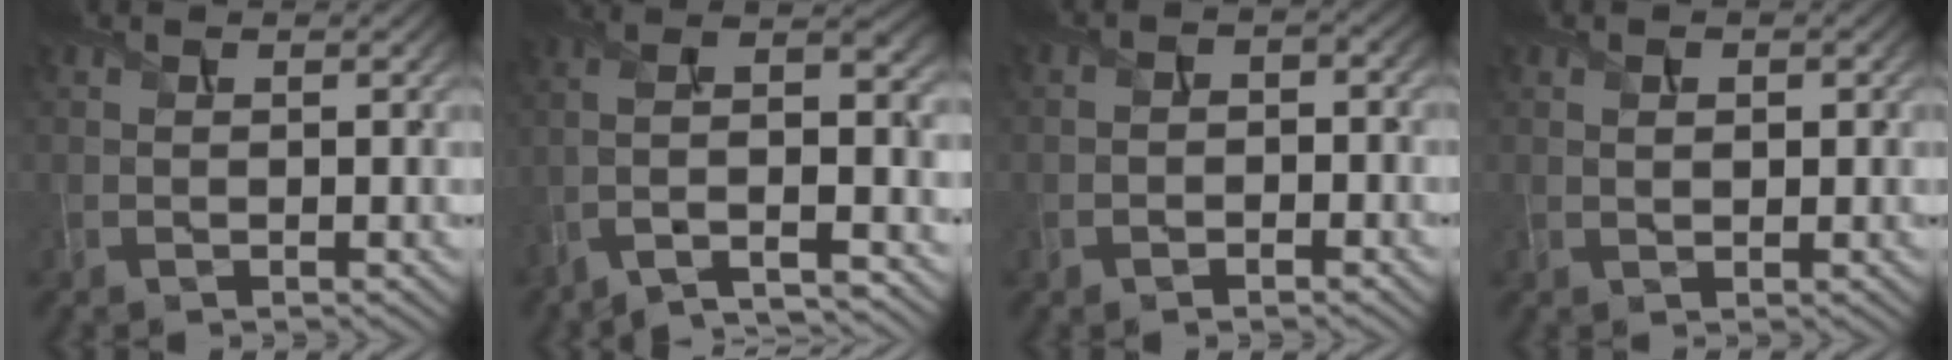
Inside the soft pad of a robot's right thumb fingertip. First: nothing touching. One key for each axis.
{"total": 13.7, "fx": -7.2, "fy": 4.7, "fz": 10.6, "tx": -0.212, "ty": 0.004, "tz": -0.122}
{"total": 2.6, "fx": -1.4, "fy": 1.5, "fz": 1.6, "tx": -0.016, "ty": 0.004, "tz": -0.027}
{"total": 1.3, "fx": 0.3, "fy": 0.8, "fz": 1.0, "tx": -0.013, "ty": -0.005, "tz": 0.007}